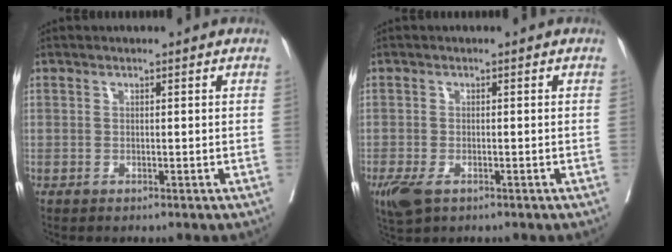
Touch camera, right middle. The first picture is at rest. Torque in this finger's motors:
{"motor_torque": [0.44, -0.39, 0.25, 0.07]}